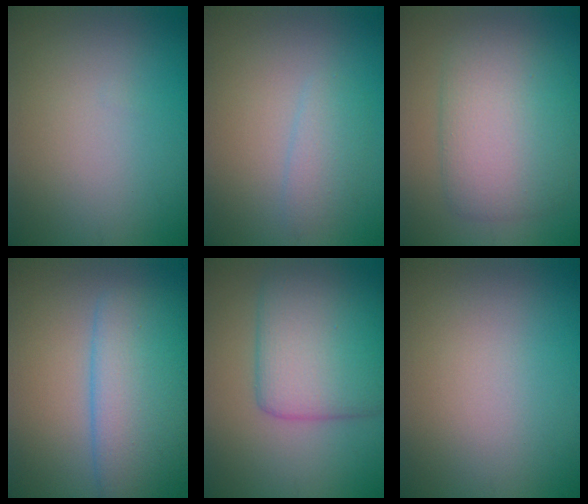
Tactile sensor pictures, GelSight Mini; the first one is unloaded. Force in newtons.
{"total": 1.8, "press": 1.8, "slide": 0.0}
{"total": 5.8, "press": 5.8, "slide": 0.1}
{"total": 7.0, "press": 7.0, "slide": 0.6}
{"total": 7.4, "press": 7.4, "slide": 0.1}
{"total": 0.0}